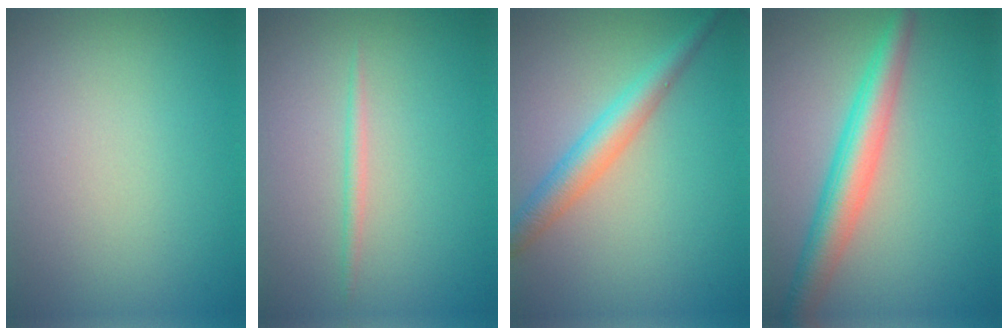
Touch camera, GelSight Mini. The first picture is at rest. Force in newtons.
{"total": 0.9, "press": 0.9, "slide": 0.0}
{"total": 3.6, "press": 3.6, "slide": 0.1}
{"total": 4.6, "press": 4.6, "slide": 0.0}